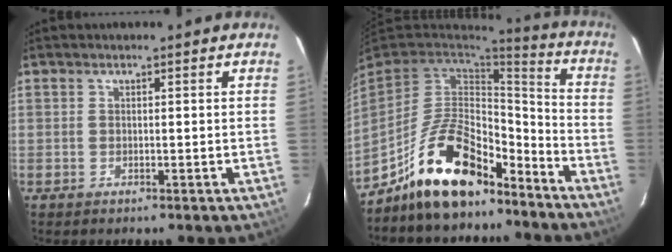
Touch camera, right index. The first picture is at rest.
{"total": 18.4, "force": [-13.0, 7.8, 10.4], "torque": [-0.212, 0.021, -0.215]}